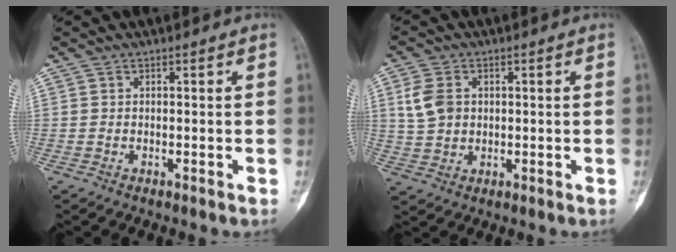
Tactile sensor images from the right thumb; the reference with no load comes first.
{"total": 6.5, "force": [1.5, 5.0, 4.0], "torque": [-0.073, 0.000, 0.033]}